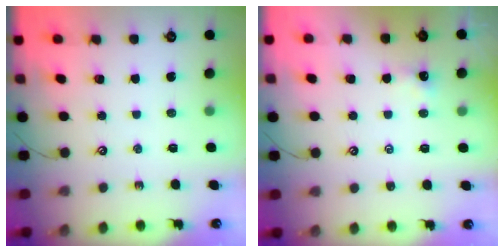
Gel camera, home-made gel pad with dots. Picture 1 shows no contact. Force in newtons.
{"total": 1.4, "press": 1.4, "slide": 0.2}